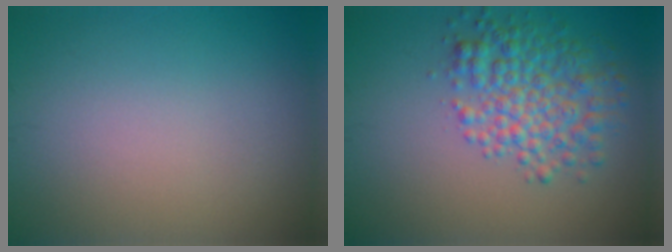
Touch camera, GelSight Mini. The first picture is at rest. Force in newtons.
{"total": 5.2, "press": 5.2, "slide": 0.0}